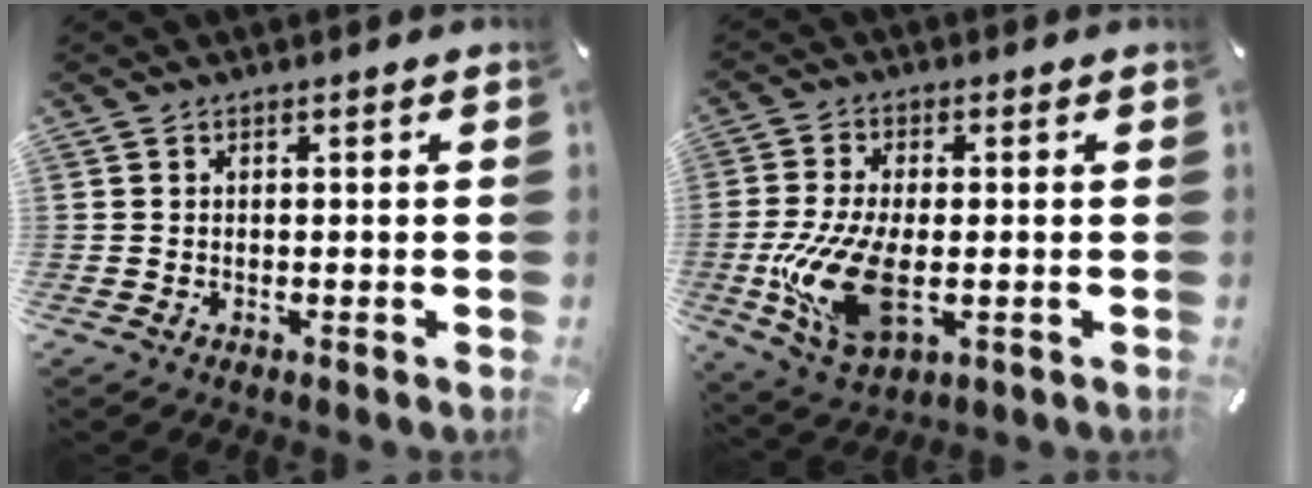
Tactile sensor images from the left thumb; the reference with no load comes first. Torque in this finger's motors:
{"motor_torque": [1.43, 2.71, 0.54, -0.13, 0.26]}